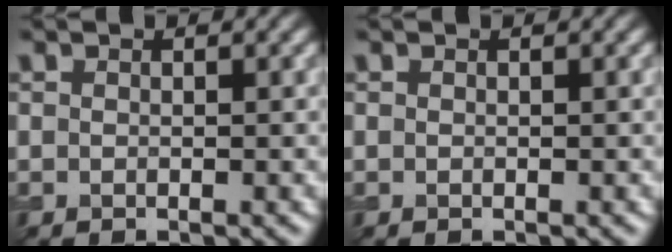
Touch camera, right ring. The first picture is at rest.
{"total": 0.0}